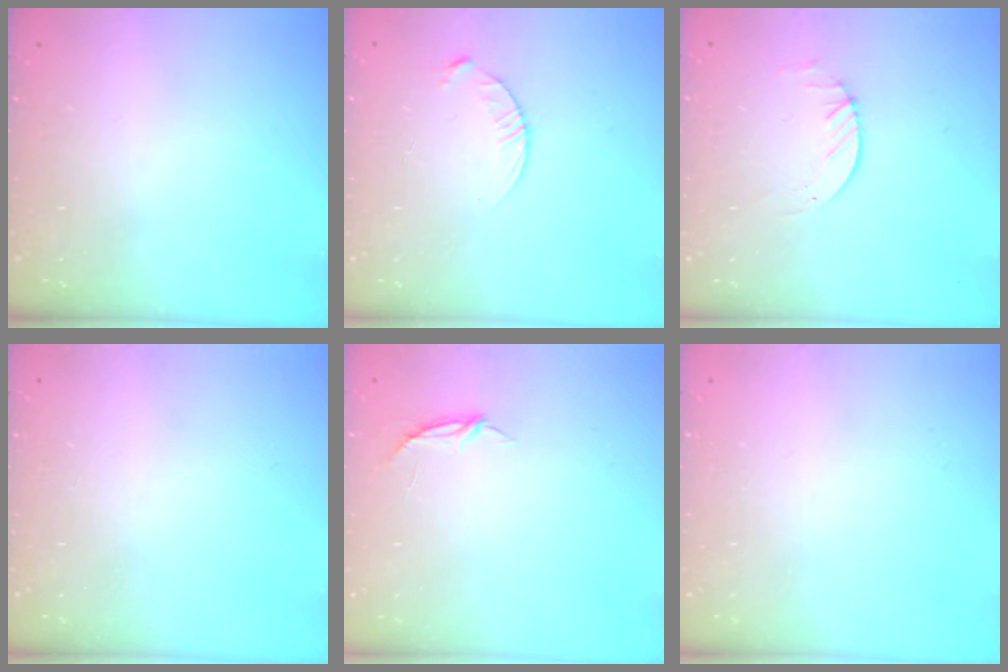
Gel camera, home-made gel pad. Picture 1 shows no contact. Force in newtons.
{"total": 3.7, "press": 3.7, "slide": 0.4}
{"total": 1.7, "press": 1.7, "slide": 0.2}
{"total": 0.0}
{"total": 3.3, "press": 3.3, "slide": 0.3}
{"total": 0.0}